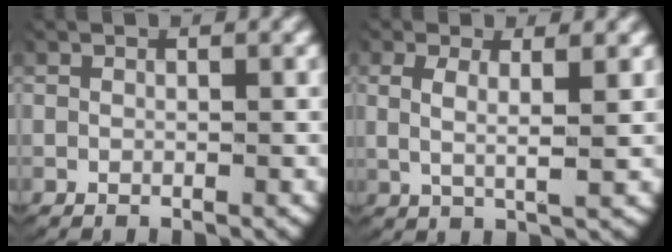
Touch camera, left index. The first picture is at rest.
{"total": 3.2, "force": [1.1, 1.1, 2.8], "torque": [-0.059, -0.010, 0.025]}